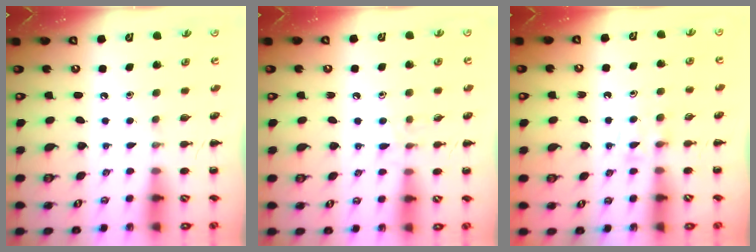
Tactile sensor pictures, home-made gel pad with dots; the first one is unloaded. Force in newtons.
{"total": 6.5, "press": 6.1, "slide": 2.1}
{"total": 3.8, "press": 3.5, "slide": 1.5}